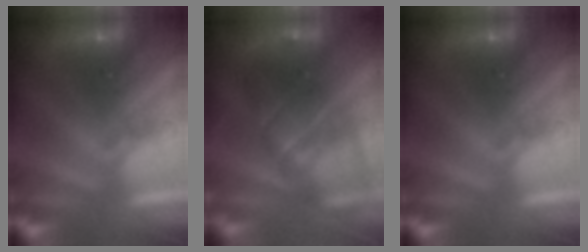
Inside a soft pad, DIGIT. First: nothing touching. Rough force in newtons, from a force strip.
{"total": 6.8}
{"total": 0.0}